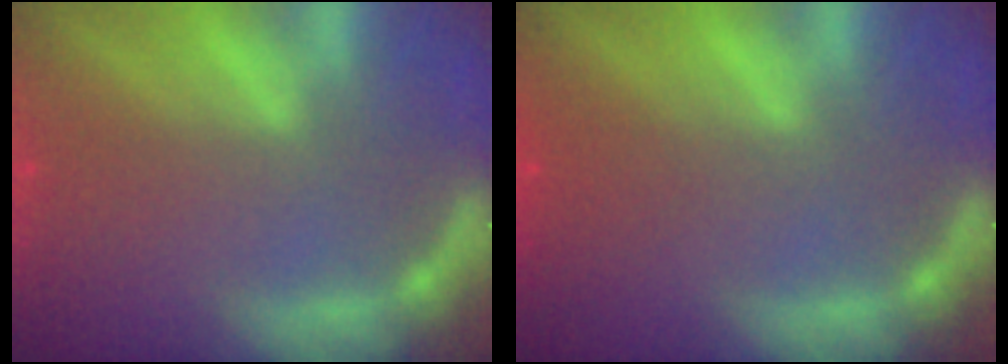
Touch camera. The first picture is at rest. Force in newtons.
{"total": 1.5}